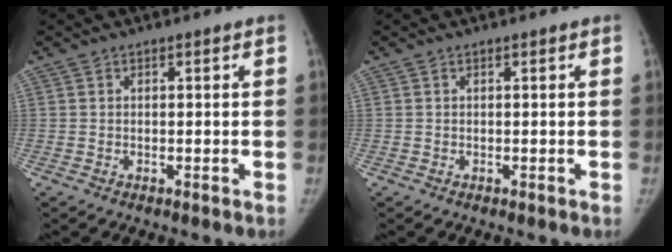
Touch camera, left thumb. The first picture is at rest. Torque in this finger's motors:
{"motor_torque": [0.00, 0.00, 0.48, -0.43, 0.00]}